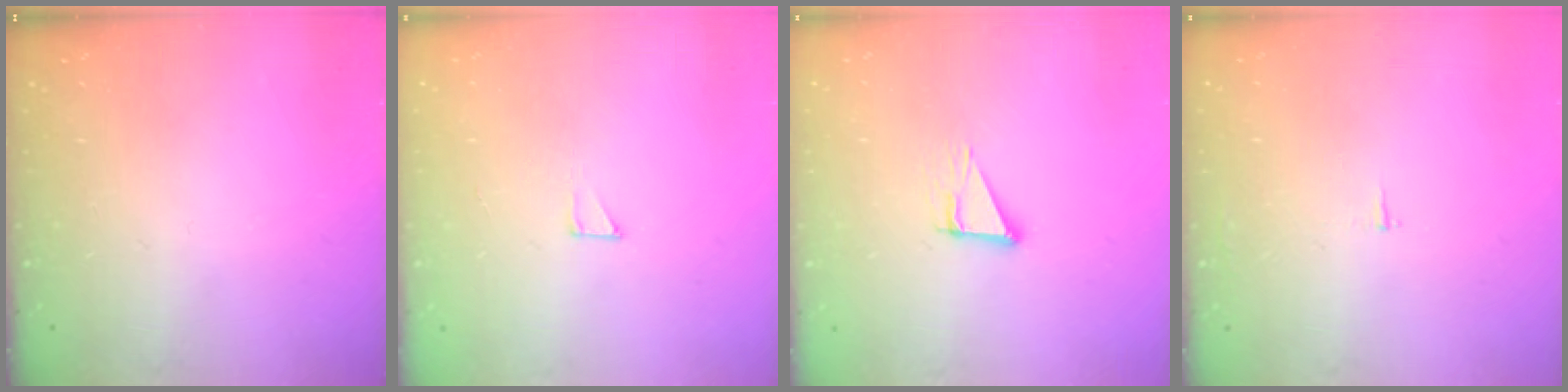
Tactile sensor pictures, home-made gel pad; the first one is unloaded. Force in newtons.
{"total": 1.9, "press": 1.9, "slide": 0.1}
{"total": 3.8, "press": 3.7, "slide": 0.4}
{"total": 2.3, "press": 2.3, "slide": 0.2}